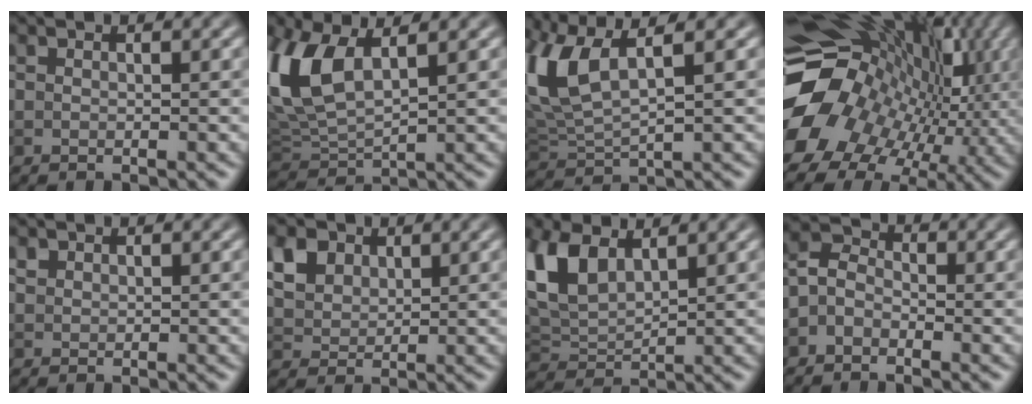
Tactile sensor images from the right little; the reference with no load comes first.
{"total": 7.3, "force": [2.5, 3.6, 5.9], "torque": [-0.147, 0.007, 0.049]}
{"total": 6.9, "force": [2.8, 2.7, 5.7], "torque": [-0.139, 0.012, 0.055]}
{"total": 17.0, "force": [-1.2, 13.6, 10.2], "torque": [-0.189, 0.001, -0.015]}
{"total": 0.8, "force": [0.6, 0.5, 0.1], "torque": [-0.003, 0.000, 0.015]}
{"total": 6.7, "force": [3.5, 4.7, 3.4], "torque": [-0.110, 0.014, 0.065]}
{"total": 6.1, "force": [2.6, 3.3, 4.4], "torque": [-0.107, 0.005, 0.050]}
{"total": 2.6, "force": [-1.5, 1.7, 1.3], "torque": [-0.026, 0.011, -0.041]}